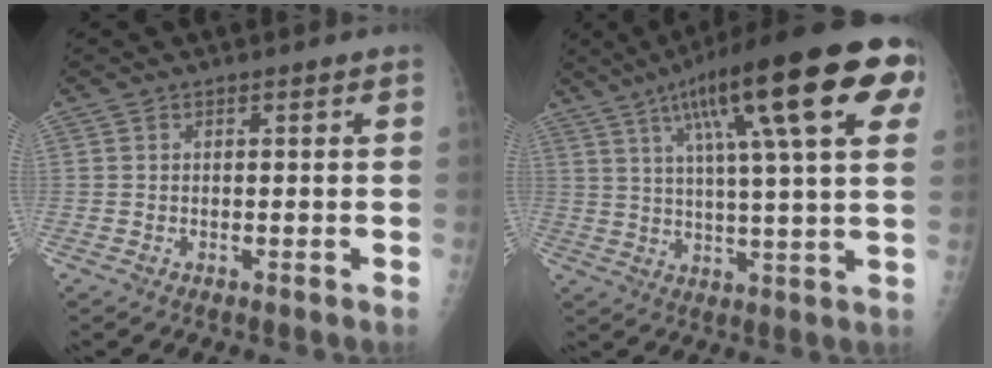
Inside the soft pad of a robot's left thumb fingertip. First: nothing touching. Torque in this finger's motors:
{"motor_torque": [0.94, 0.66, 1.90, -0.86, 0.23]}